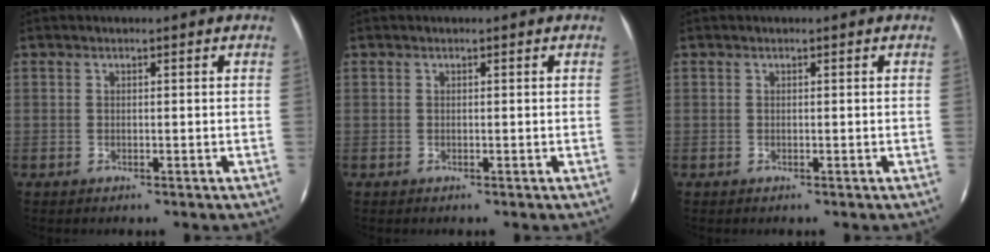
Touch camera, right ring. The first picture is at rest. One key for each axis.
{"total": 0.0}
{"total": 0.0}